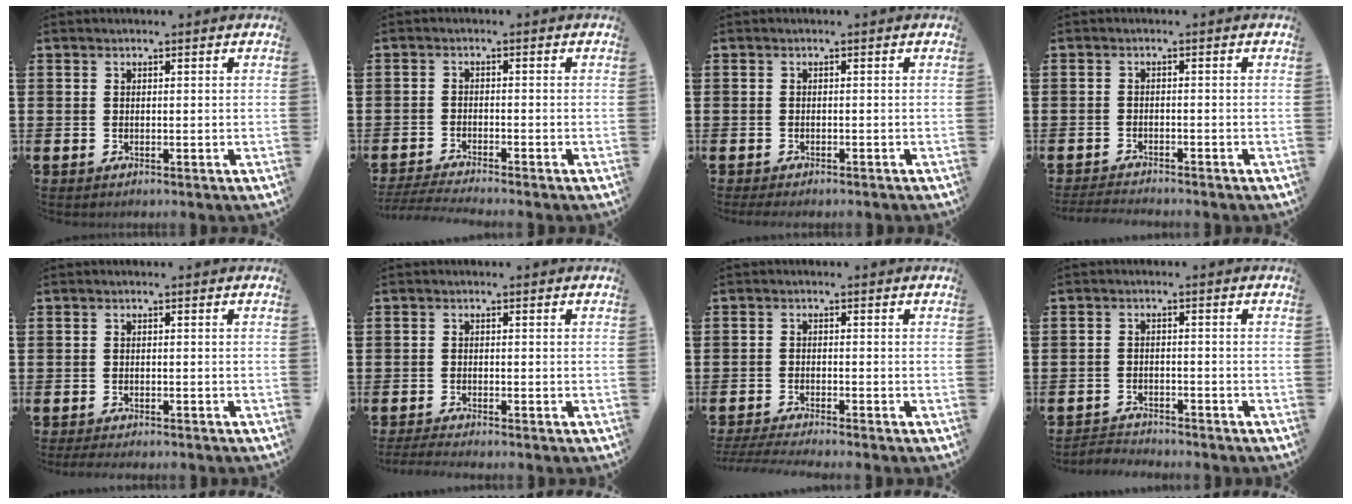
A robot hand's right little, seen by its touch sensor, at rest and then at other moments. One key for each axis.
{"total": 1.7, "fx": -1.5, "fy": -0.3, "fz": 0.7, "tx": -0.009, "ty": 0.002, "tz": -0.028}
{"total": 0.6, "fx": -0.6, "fy": 0.1, "fz": 0.3, "tx": -0.005, "ty": -0.002, "tz": -0.012}
{"total": 1.2, "fx": -1.2, "fy": -0.1, "fz": 0.2, "tx": -0.004, "ty": 0.002, "tz": -0.024}
{"total": 1.1, "fx": -1.0, "fy": 0.1, "fz": 0.4, "tx": -0.009, "ty": -0.001, "tz": -0.019}
{"total": 1.0, "fx": -0.7, "fy": -0.2, "fz": 0.8, "tx": -0.010, "ty": 0.001, "tz": -0.011}
{"total": 1.6, "fx": -1.4, "fy": -0.3, "fz": 0.7, "tx": -0.008, "ty": 0.003, "tz": -0.026}
{"total": 2.3, "fx": -2.3, "fy": 0.1, "fz": -0.2, "tx": -0.002, "ty": 0.002, "tz": -0.052}